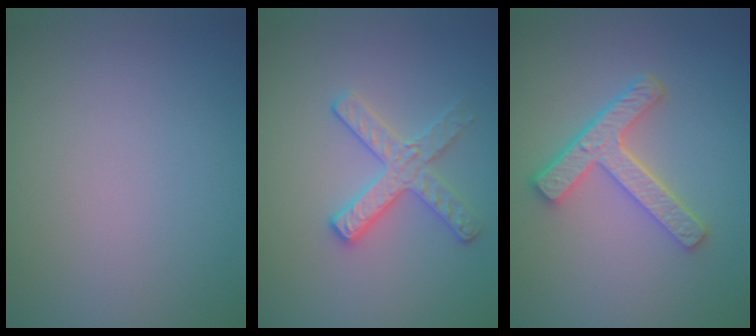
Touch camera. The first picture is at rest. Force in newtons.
{"total": 2.8, "press": 2.8, "slide": 0.3}
{"total": 4.3, "press": 3.3, "slide": 2.7}